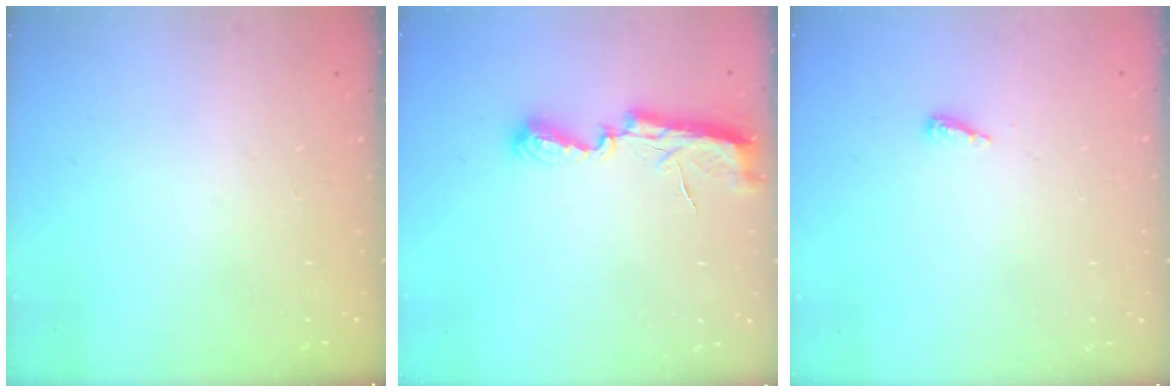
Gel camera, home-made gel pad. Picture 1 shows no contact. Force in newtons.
{"total": 7.2, "press": 7.2, "slide": 0.5}
{"total": 4.2, "press": 4.1, "slide": 0.4}